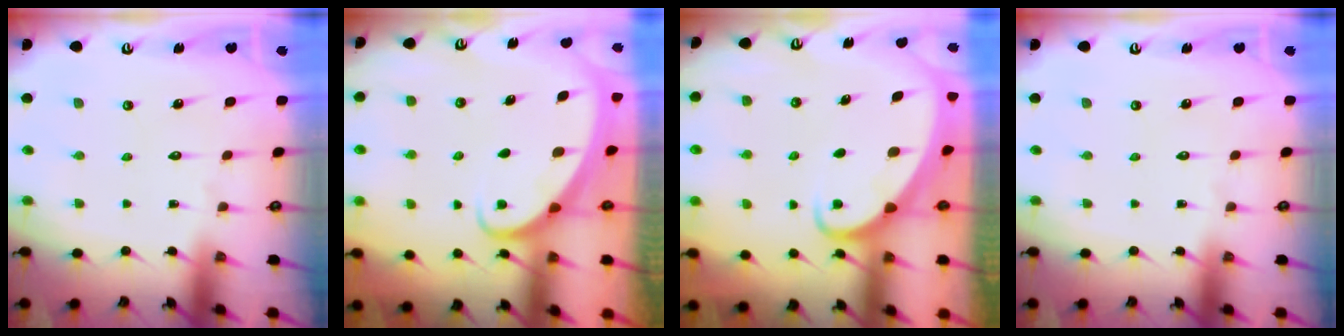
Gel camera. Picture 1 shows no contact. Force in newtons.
{"total": 3.3, "press": 3.3, "slide": 0.4}
{"total": 2.5, "press": 2.5, "slide": 0.2}
{"total": 0.0}